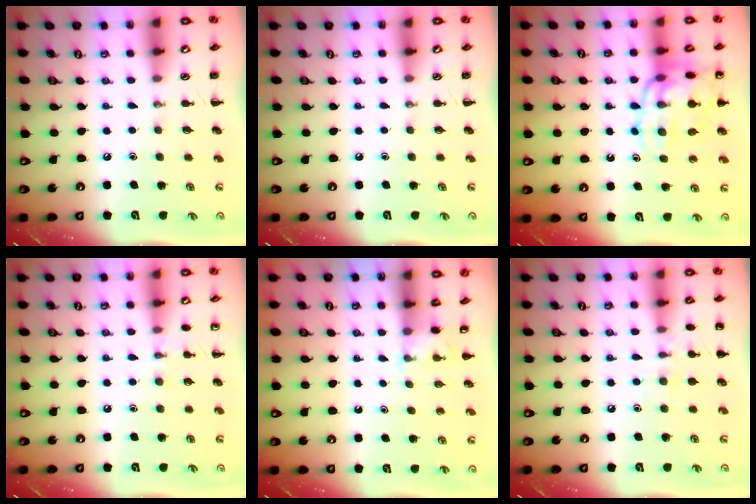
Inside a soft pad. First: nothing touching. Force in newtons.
{"total": 0.0}
{"total": 16.1, "press": 15.9, "slide": 3.0}
{"total": 5.5, "press": 5.2, "slide": 1.5}
{"total": 2.6, "press": 2.4, "slide": 1.0}
{"total": 7.5, "press": 7.2, "slide": 2.0}